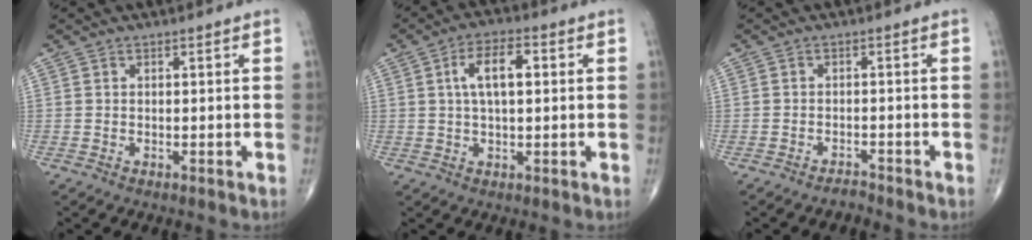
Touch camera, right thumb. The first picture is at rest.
{"total": 7.6, "force": [1.5, 3.4, 6.6], "torque": [-0.117, 0.013, 0.022]}
{"total": 1.5, "force": [-1.5, 0.3, -0.1], "torque": [0.000, 0.006, -0.026]}